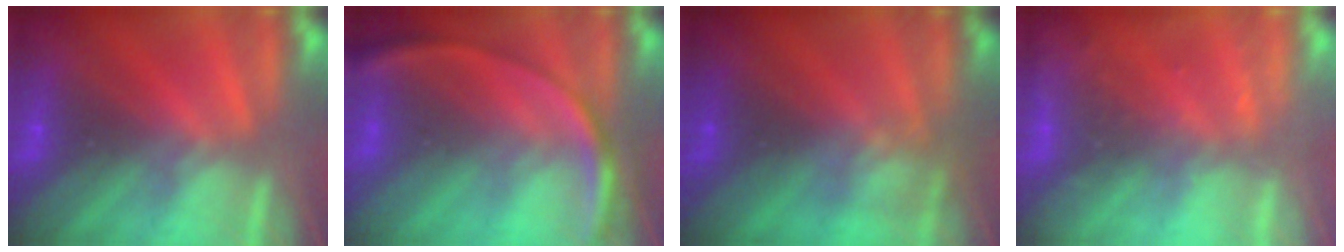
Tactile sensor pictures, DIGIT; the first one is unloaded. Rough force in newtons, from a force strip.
{"total": 2.7}
{"total": 2.6}
{"total": 2.2}